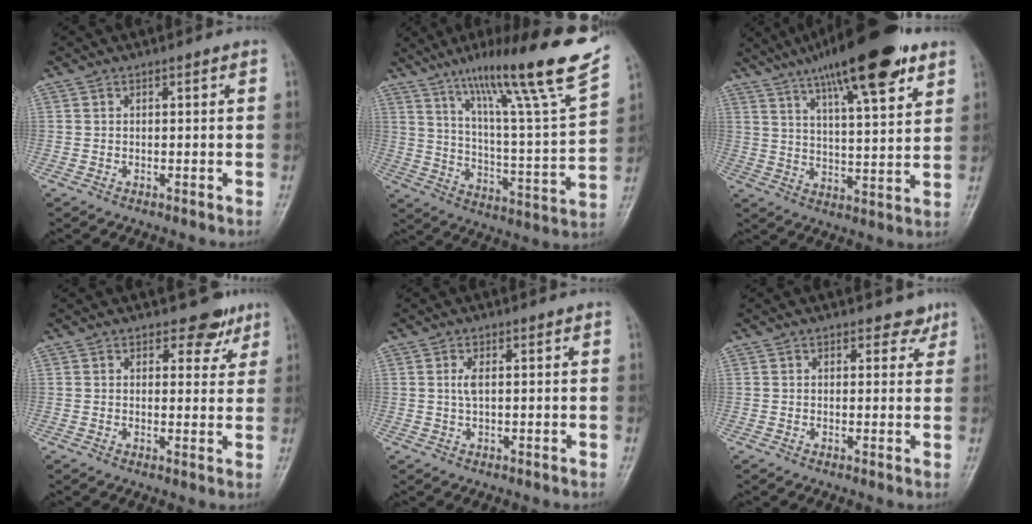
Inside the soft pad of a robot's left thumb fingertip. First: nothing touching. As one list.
[{"total": 23.9, "force": [15.9, 1.6, 17.8], "torque": [-0.250, -0.055, 0.254]}, {"total": 20.3, "force": [12.4, 4.9, 15.3], "torque": [-0.225, -0.034, 0.198]}, {"total": 4.9, "force": [3.6, 2.9, 1.7], "torque": [0.011, -0.020, 0.043]}, {"total": 2.0, "force": [0.5, 0.7, 1.8], "torque": [-0.042, 0.002, 0.013]}, {"total": 2.4, "force": [1.9, 1.5, 0.4], "torque": [0.018, -0.010, 0.018]}]